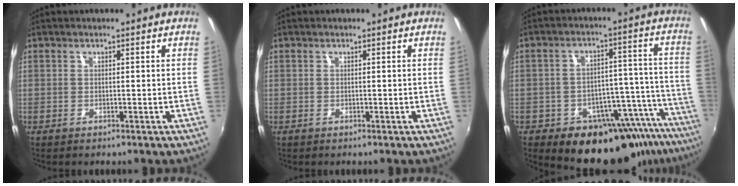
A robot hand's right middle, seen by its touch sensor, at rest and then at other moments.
{"total": 0.0}
{"total": 19.3, "force": [-14.9, 9.8, 7.3], "torque": [-0.097, 0.038, -0.183]}